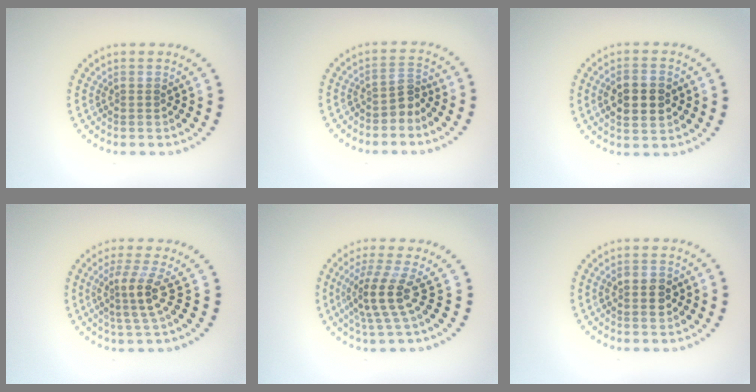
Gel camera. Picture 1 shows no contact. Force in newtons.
{"total": 2.0, "press": 1.5, "slide": 1.3}
{"total": 3.7, "press": 3.7, "slide": 0.3}
{"total": 3.1, "press": 2.3, "slide": 2.0}
{"total": 3.8, "press": 2.9, "slide": 2.5}
{"total": 2.8, "press": 2.8, "slide": 0.1}